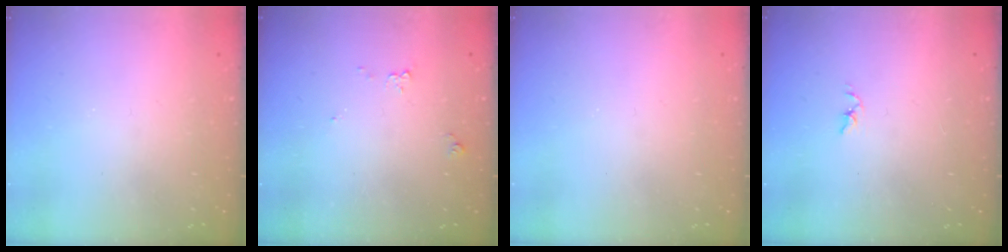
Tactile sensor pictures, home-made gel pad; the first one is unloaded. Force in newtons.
{"total": 5.5, "press": 5.5, "slide": 0.7}
{"total": 0.0}
{"total": 1.8, "press": 1.7, "slide": 0.3}